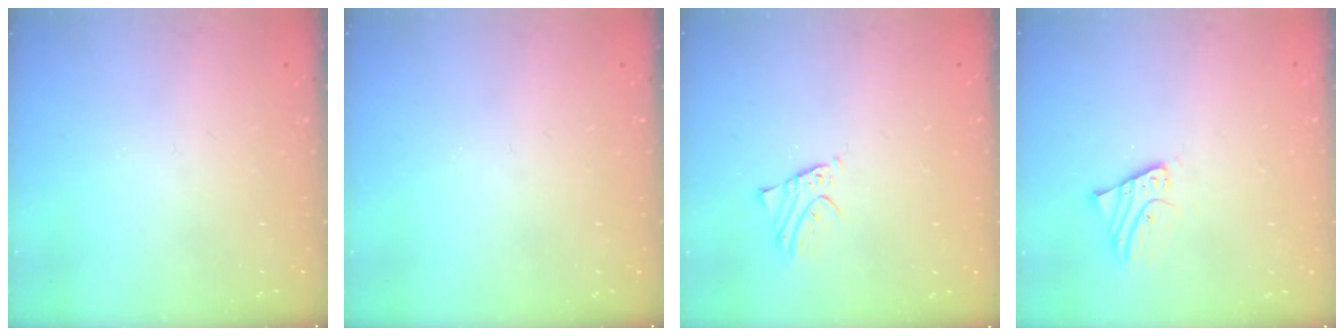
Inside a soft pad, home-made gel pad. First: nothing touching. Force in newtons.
{"total": 0.0}
{"total": 1.5, "press": 1.5, "slide": 0.0}
{"total": 2.4, "press": 2.4, "slide": 0.1}